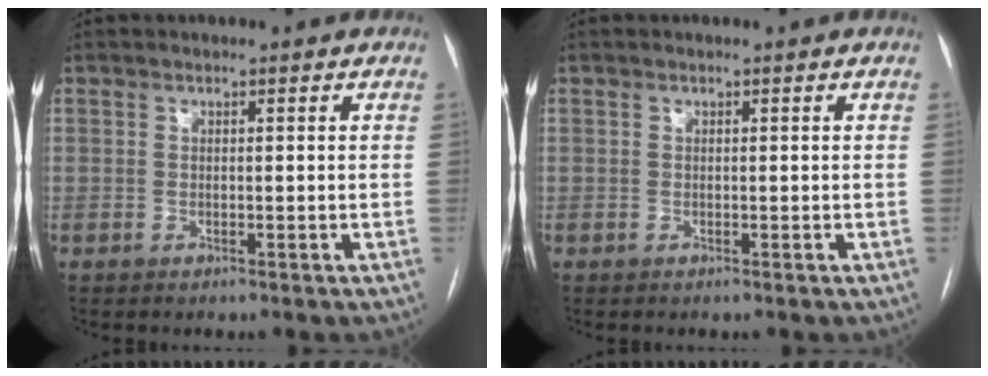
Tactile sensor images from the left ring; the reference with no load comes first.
{"total": 0.0}